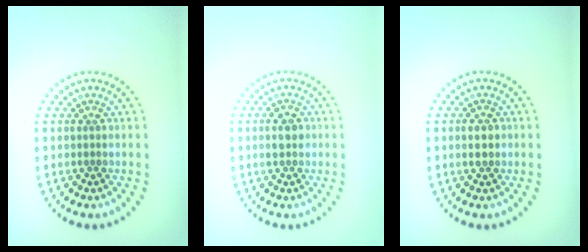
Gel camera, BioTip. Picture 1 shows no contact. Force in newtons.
{"total": 2.0, "press": 2.0, "slide": 0.0}
{"total": 2.1, "press": 2.1, "slide": 0.0}